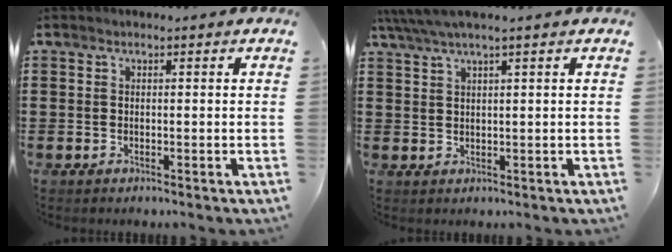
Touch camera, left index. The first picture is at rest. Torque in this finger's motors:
{"motor_torque": [0.84, -0.89, 0.16, 0.14]}